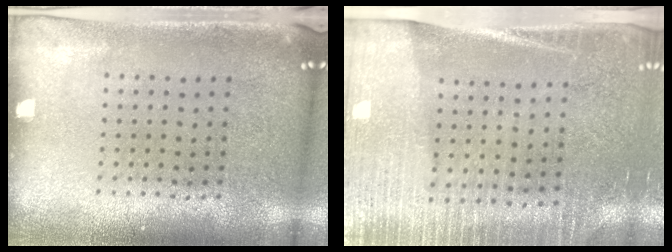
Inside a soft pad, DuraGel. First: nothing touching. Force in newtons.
{"total": 3.5, "press": 3.1, "slide": 1.7}